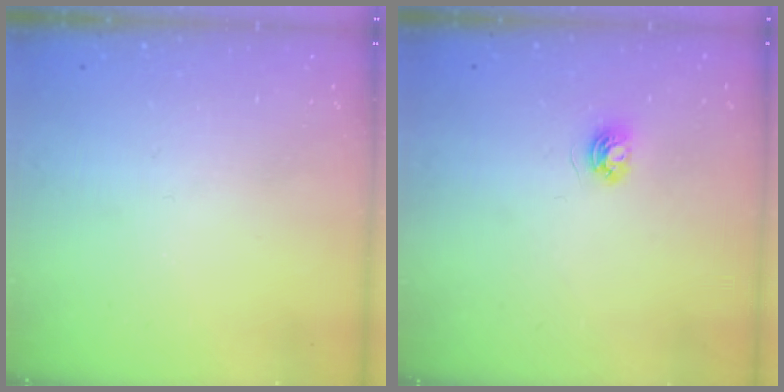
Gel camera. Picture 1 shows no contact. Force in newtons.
{"total": 3.7, "press": 3.7, "slide": 0.5}